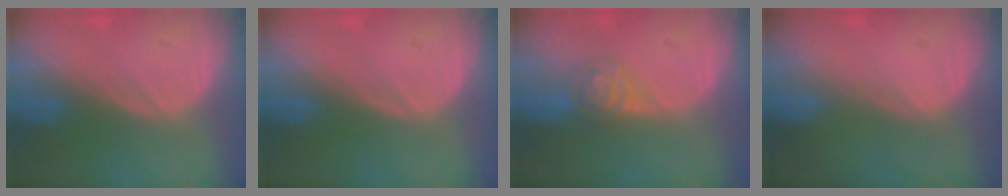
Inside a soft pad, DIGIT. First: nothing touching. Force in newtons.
{"total": 0.0}
{"total": 4.2, "press": 4.1, "slide": 0.6}
{"total": 0.0}